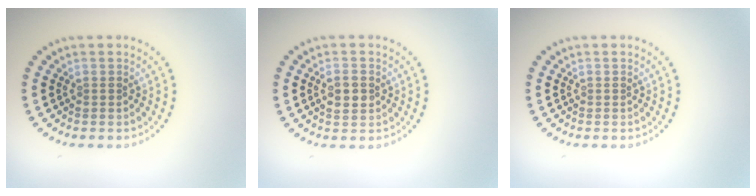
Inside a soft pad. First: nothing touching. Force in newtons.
{"total": 2.1, "press": 2.1, "slide": 0.1}
{"total": 0.0}